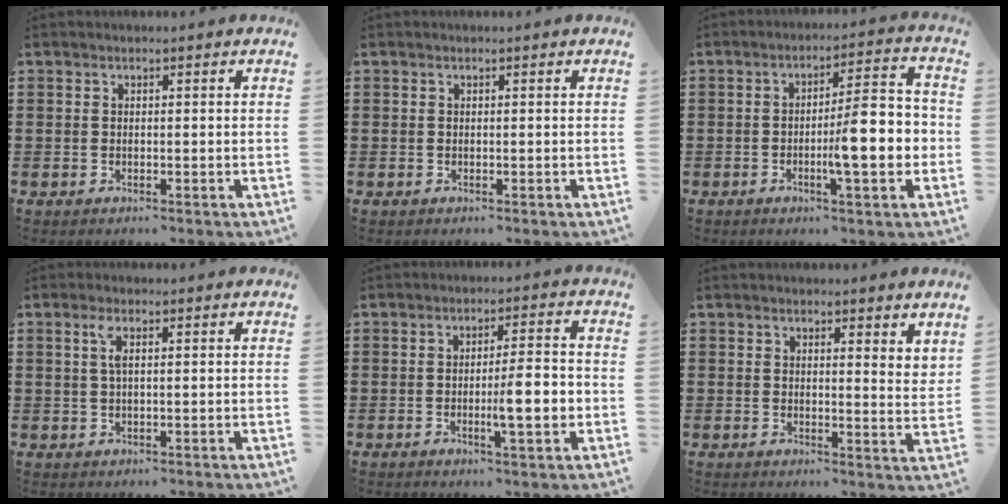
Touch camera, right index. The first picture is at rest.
{"total": 0.0}
{"total": 9.5, "force": [-2.0, 1.9, 9.1], "torque": [-0.125, -0.004, -0.038]}
{"total": 1.9, "force": [0.5, 0.4, 1.8], "torque": [-0.037, 0.003, 0.008]}
{"total": 6.5, "force": [-1.5, 0.9, 6.3], "torque": [-0.095, -0.003, -0.028]}
{"total": 2.1, "force": [2.0, 0.1, 0.5], "torque": [-0.009, -0.003, 0.037]}